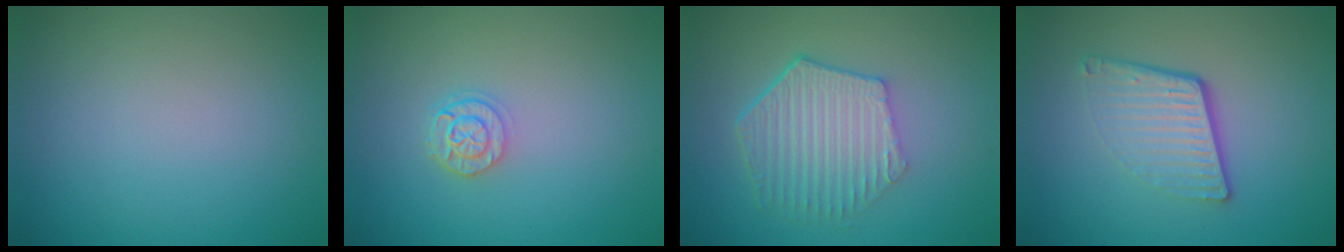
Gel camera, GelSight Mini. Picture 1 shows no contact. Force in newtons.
{"total": 2.2, "press": 1.8, "slide": 1.2}
{"total": 5.9, "press": 4.3, "slide": 4.0}
{"total": 4.5, "press": 2.8, "slide": 3.5}